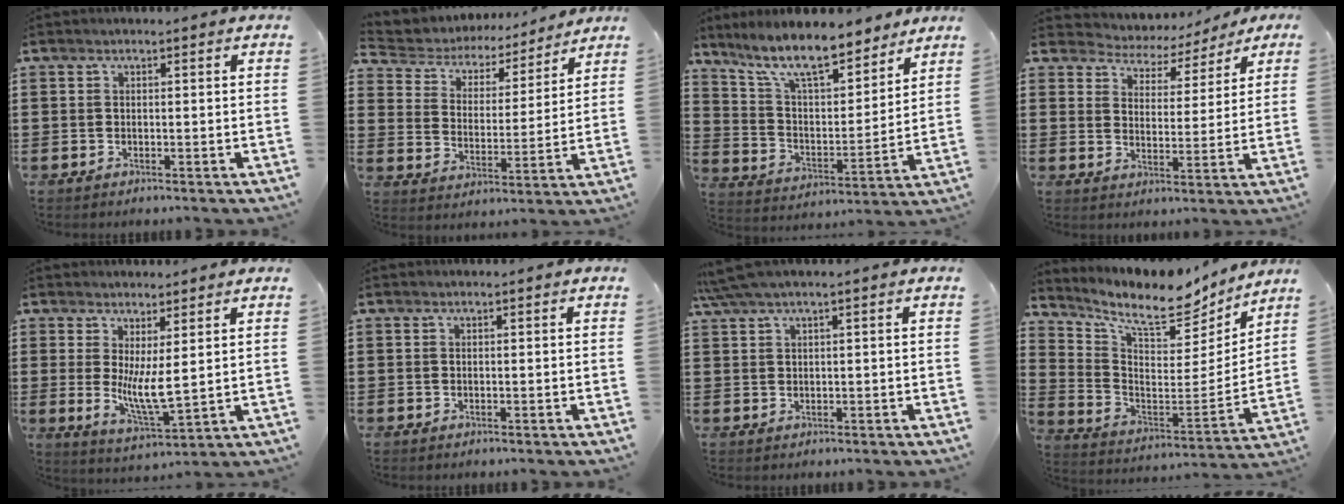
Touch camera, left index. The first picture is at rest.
{"total": 4.6, "force": [4.5, 1.2, 0.5], "torque": [-0.039, -0.035, 0.070]}
{"total": 10.9, "force": [9.1, 2.1, 5.6], "torque": [-0.142, -0.043, 0.160]}
{"total": 4.2, "force": [4.1, 1.1, 0.0], "torque": [-0.029, -0.029, 0.066]}
{"total": 6.9, "force": [1.6, 1.8, 6.4], "torque": [-0.127, -0.022, 0.028]}
{"total": 0.0}
{"total": 2.4, "force": [1.1, 0.1, 2.1], "torque": [-0.049, -0.002, 0.018]}
{"total": 9.7, "force": [8.2, 2.7, 4.4], "torque": [-0.111, -0.063, 0.136]}